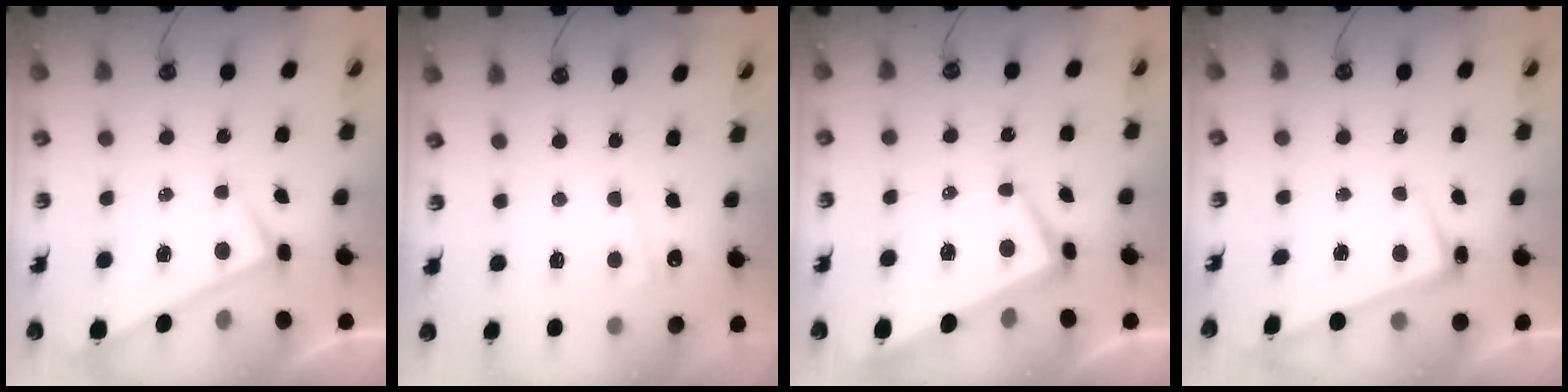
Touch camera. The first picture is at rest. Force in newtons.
{"total": 3.2, "press": 3.1, "slide": 0.8}
{"total": 2.1, "press": 1.9, "slide": 0.9}
{"total": 2.6, "press": 2.5, "slide": 0.7}